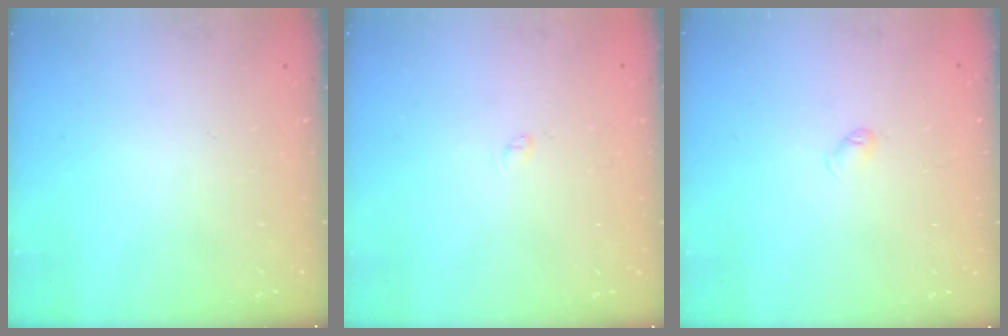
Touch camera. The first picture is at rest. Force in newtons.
{"total": 2.2, "press": 2.2, "slide": 0.2}
{"total": 2.7, "press": 2.6, "slide": 0.4}